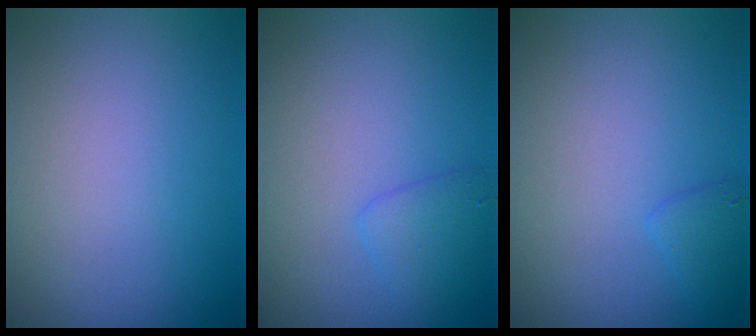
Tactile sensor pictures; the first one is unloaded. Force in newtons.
{"total": 1.8, "press": 1.8, "slide": 0.2}
{"total": 1.3, "press": 1.3, "slide": 0.1}